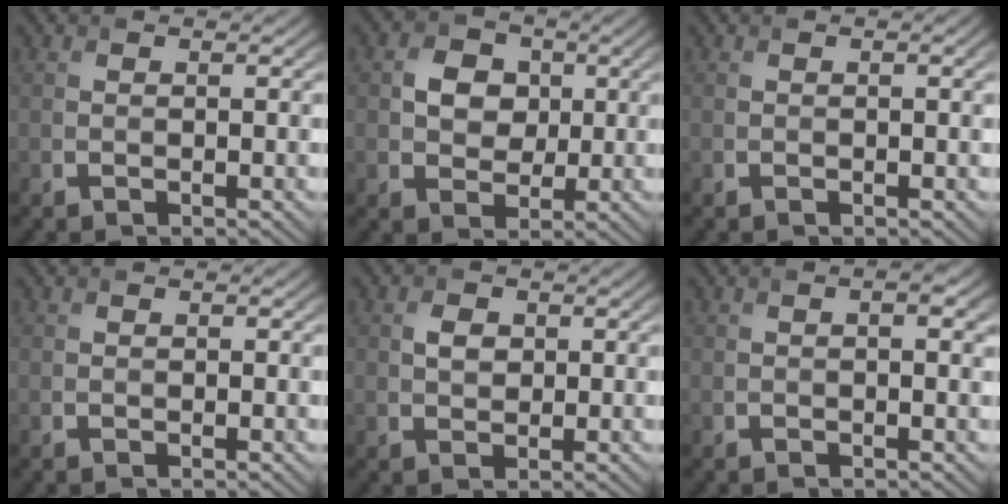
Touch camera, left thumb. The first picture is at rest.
{"total": 4.6, "force": [0.4, 3.9, 2.3], "torque": [-0.045, 0.008, -0.008]}
{"total": 1.3, "force": [0.3, 0.4, 1.2], "torque": [-0.017, 0.004, 0.006]}
{"total": 0.0}
{"total": 2.1, "force": [0.2, 1.6, 1.3], "torque": [-0.028, 0.001, 0.000]}
{"total": 2.2, "force": [0.2, 0.9, 2.0], "torque": [-0.028, 0.005, 0.005]}